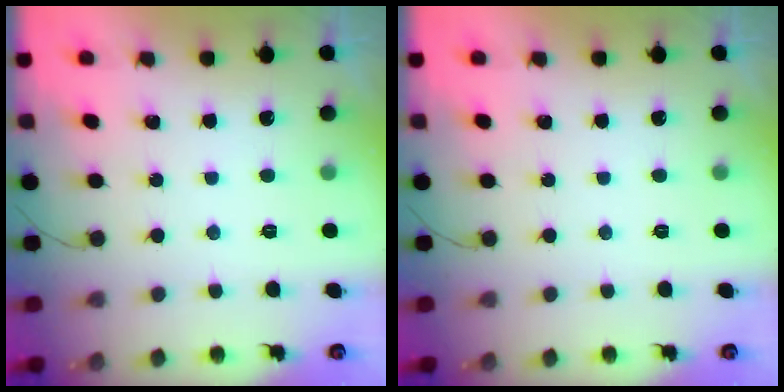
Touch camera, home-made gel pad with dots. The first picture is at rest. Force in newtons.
{"total": 0.0}